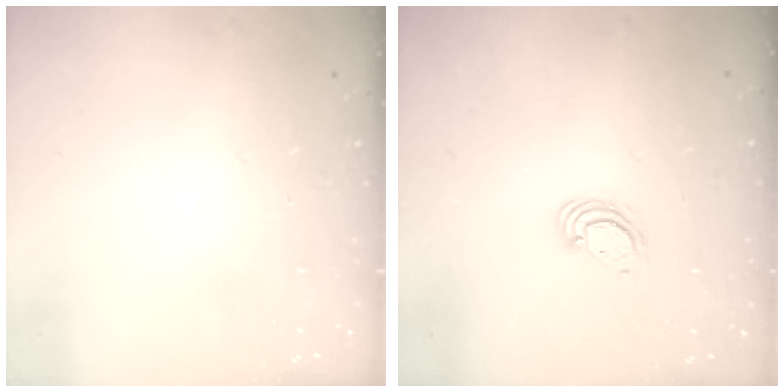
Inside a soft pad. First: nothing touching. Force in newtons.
{"total": 4.0, "press": 3.9, "slide": 0.3}